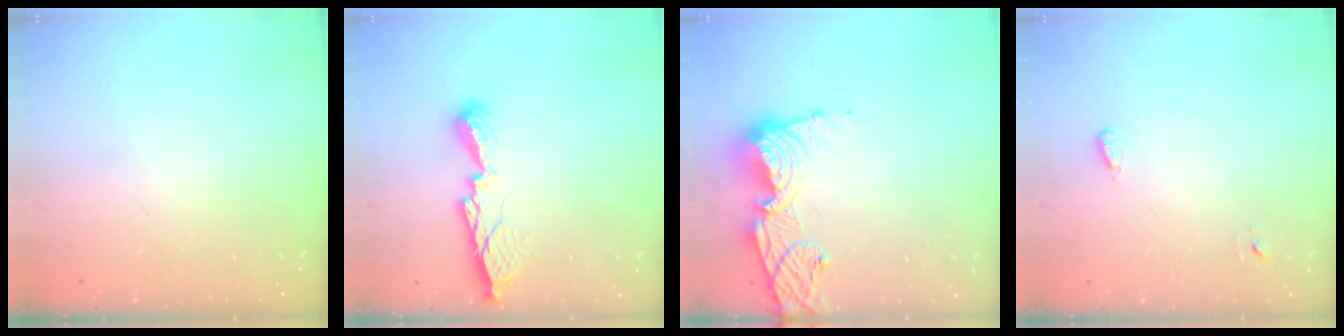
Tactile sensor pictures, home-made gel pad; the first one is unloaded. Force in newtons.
{"total": 11.0, "press": 11.0, "slide": 0.4}
{"total": 13.3, "press": 13.2, "slide": 1.6}
{"total": 3.2, "press": 2.9, "slide": 1.4}